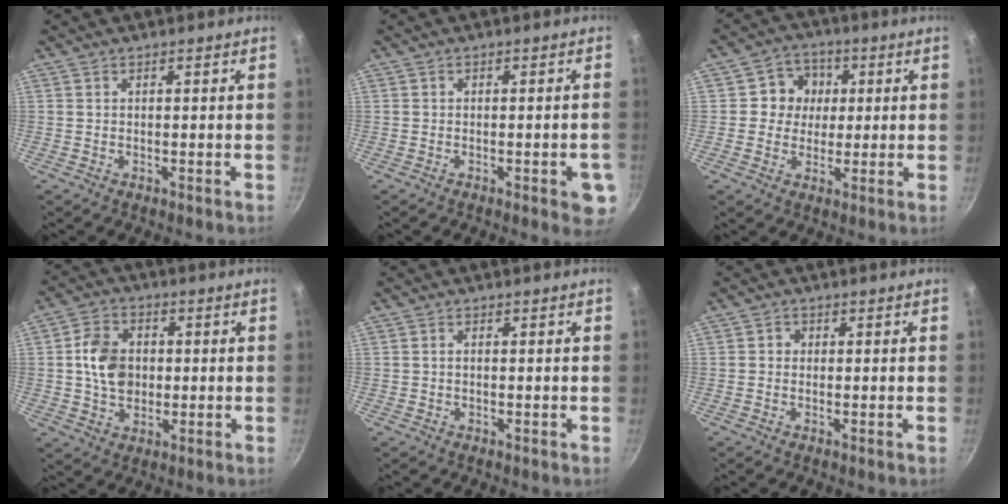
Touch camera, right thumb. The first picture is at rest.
{"total": 3.7, "force": [-1.0, 1.7, 3.2], "torque": [-0.026, -0.002, -0.014]}
{"total": 7.3, "force": [1.1, 6.8, 2.2], "torque": [0.010, 0.008, 0.005]}
{"total": 9.5, "force": [0.6, 7.4, 5.9], "torque": [-0.082, 0.011, 0.005]}
{"total": 0.9, "force": [0.0, 0.7, 0.5], "torque": [-0.009, 0.004, 0.000]}
{"total": 1.4, "force": [-0.1, 1.4, 0.5], "torque": [-0.002, 0.002, -0.005]}